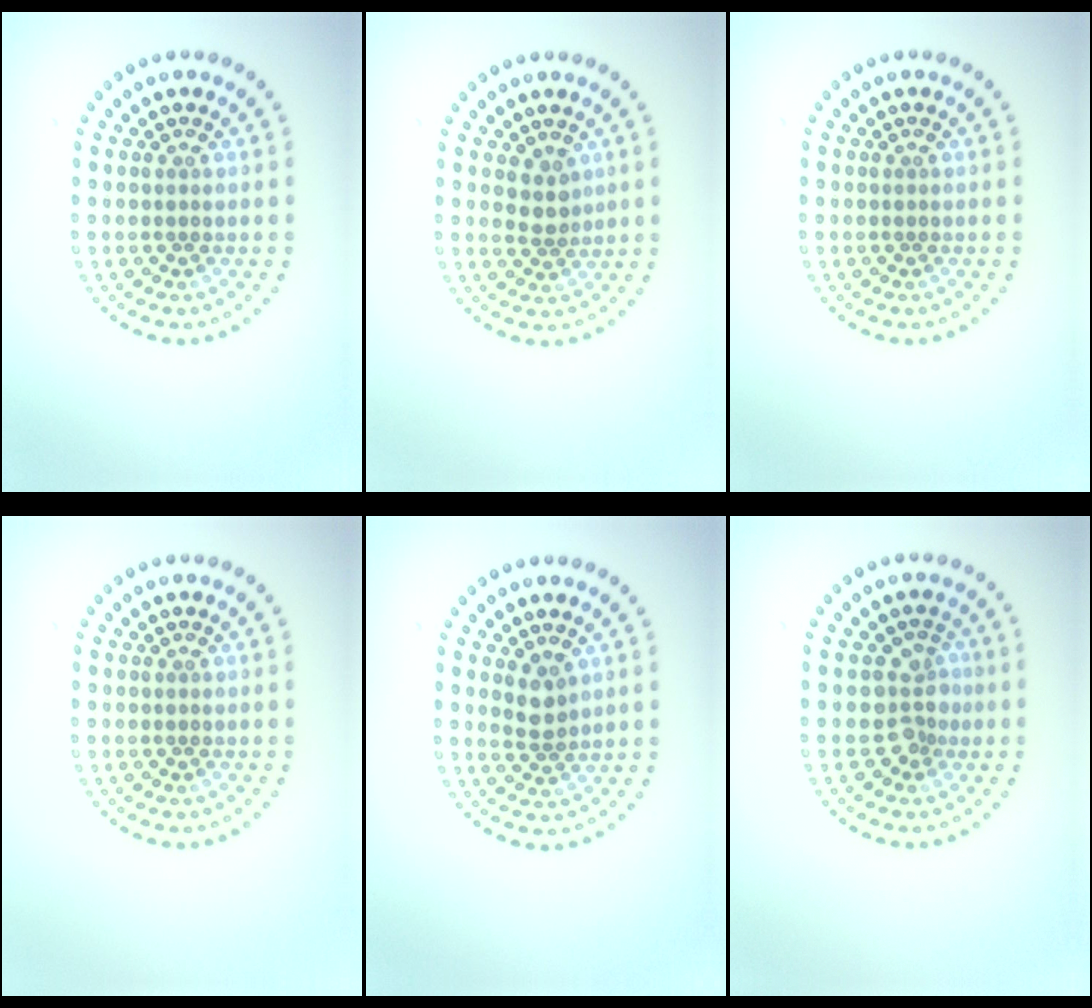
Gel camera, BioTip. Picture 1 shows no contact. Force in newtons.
{"total": 1.8, "press": 1.4, "slide": 1.2}
{"total": 0.0}
{"total": 0.0}
{"total": 1.8, "press": 1.5, "slide": 1.0}
{"total": 2.3, "press": 2.0, "slide": 1.1}